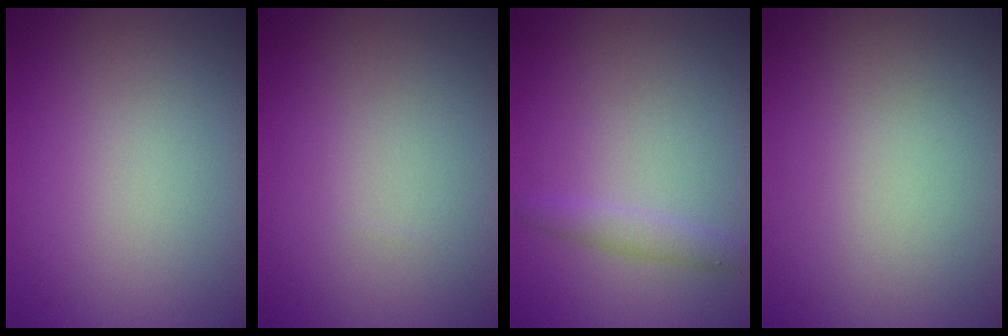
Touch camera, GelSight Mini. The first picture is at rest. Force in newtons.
{"total": 0.0}
{"total": 1.6, "press": 1.6, "slide": 0.1}
{"total": 0.0}